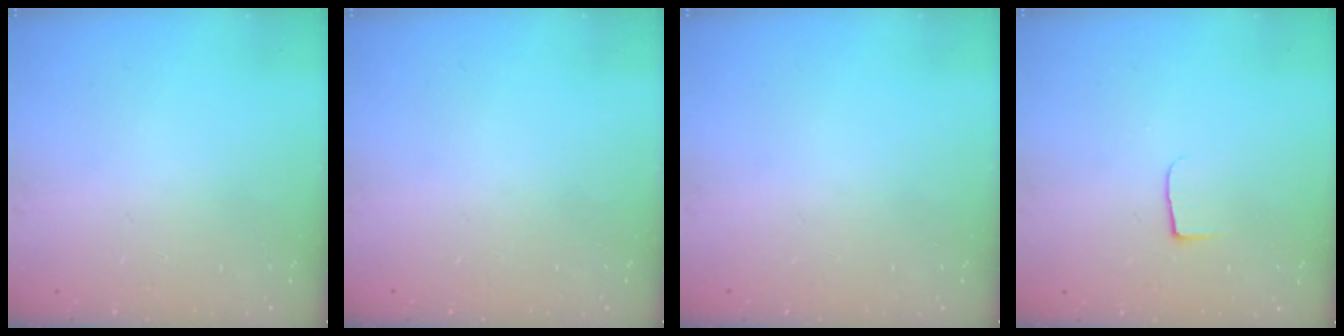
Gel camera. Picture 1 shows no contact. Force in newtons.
{"total": 0.0}
{"total": 0.0}
{"total": 5.0, "press": 4.9, "slide": 0.6}